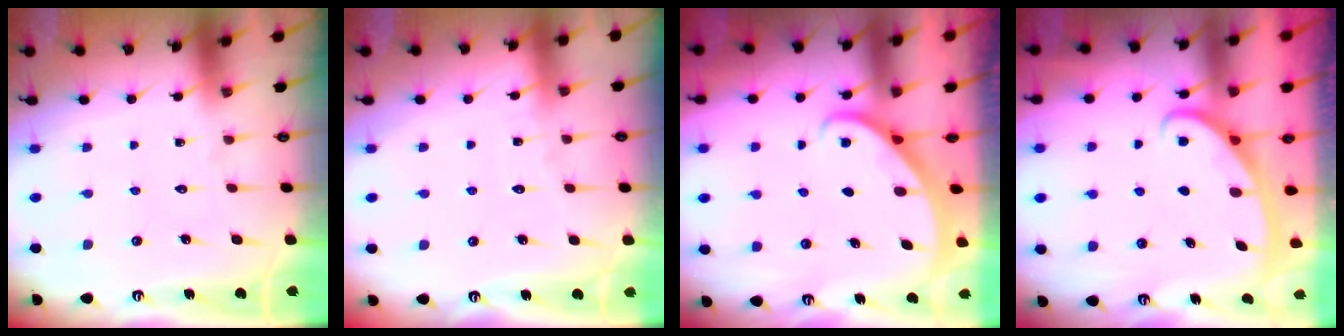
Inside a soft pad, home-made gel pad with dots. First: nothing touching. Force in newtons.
{"total": 2.8, "press": 2.8, "slide": 0.4}
{"total": 2.3, "press": 2.3, "slide": 0.2}
{"total": 2.9, "press": 2.8, "slide": 0.4}